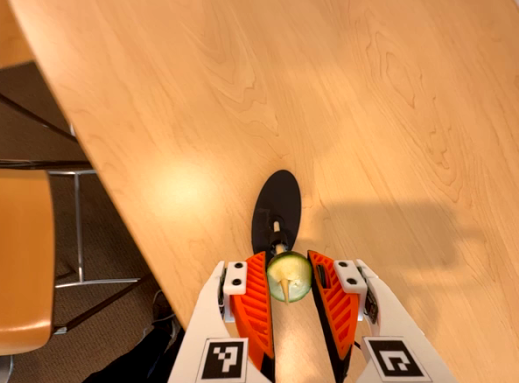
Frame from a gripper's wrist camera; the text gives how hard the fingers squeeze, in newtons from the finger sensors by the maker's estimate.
{"total": 10.2, "left": 10.1, "right": 10.3}